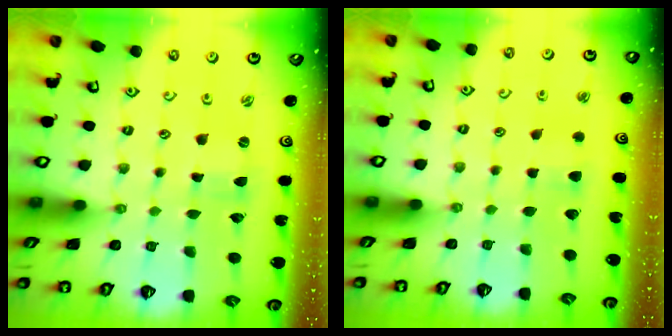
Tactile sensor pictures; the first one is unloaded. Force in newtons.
{"total": 3.8, "press": 3.7, "slide": 0.8}